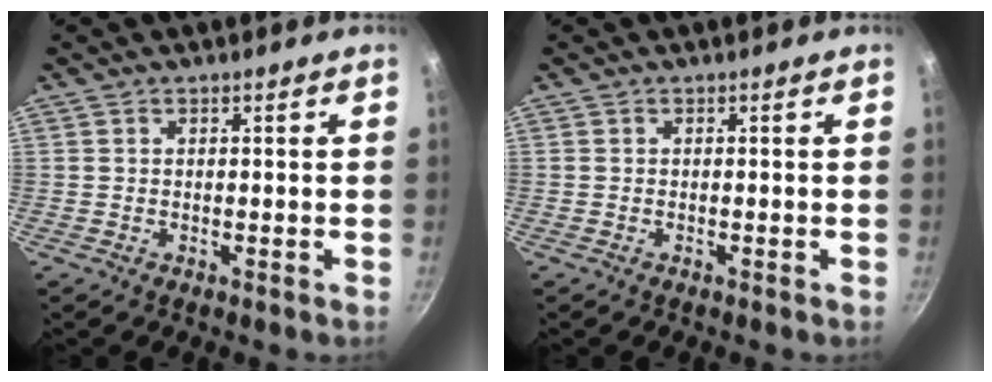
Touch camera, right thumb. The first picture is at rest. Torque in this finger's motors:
{"motor_torque": [0.30, 0.05, 0.45, -0.14, 0.05]}